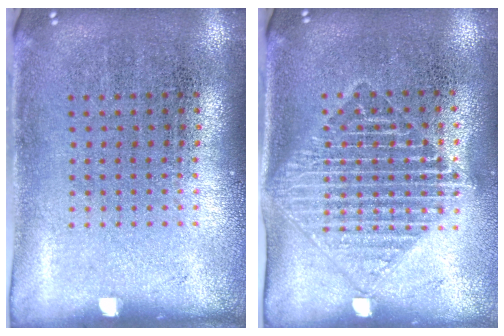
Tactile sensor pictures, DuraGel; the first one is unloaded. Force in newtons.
{"total": 1.6, "press": 1.4, "slide": 0.8}